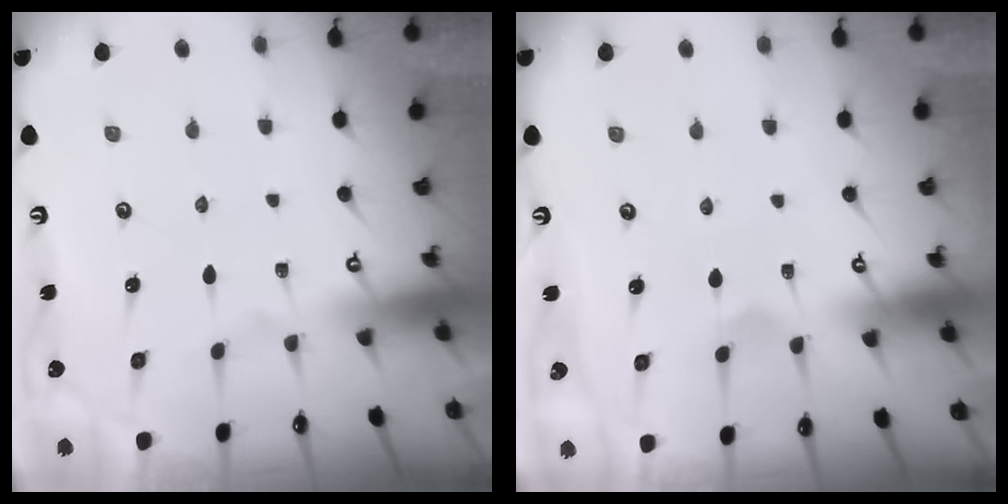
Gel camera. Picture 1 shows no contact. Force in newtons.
{"total": 2.1, "press": 2.1, "slide": 0.2}